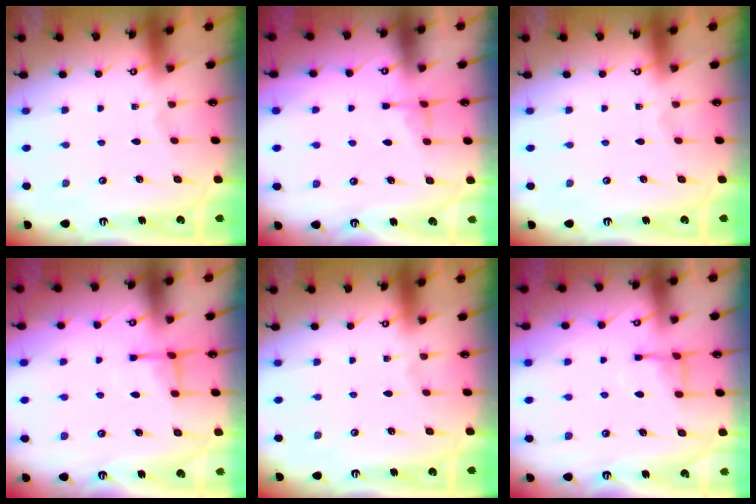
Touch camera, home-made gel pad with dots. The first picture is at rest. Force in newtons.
{"total": 3.4, "press": 3.4, "slide": 0.7}
{"total": 0.0}
{"total": 5.4, "press": 5.4, "slide": 0.6}
{"total": 0.0}
{"total": 7.7, "press": 7.7, "slide": 0.4}